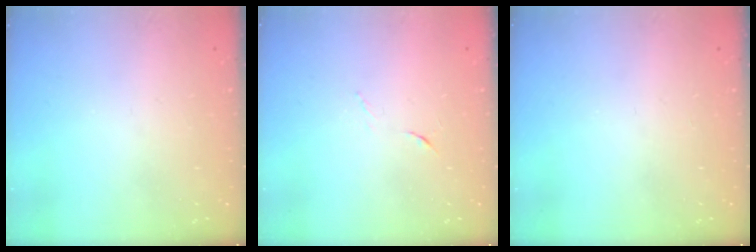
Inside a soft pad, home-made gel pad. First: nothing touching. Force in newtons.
{"total": 4.1, "press": 4.0, "slide": 1.1}
{"total": 0.0}